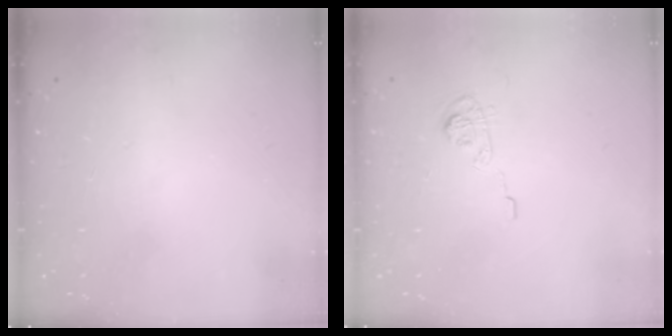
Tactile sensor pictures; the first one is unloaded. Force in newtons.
{"total": 5.8, "press": 5.6, "slide": 1.6}